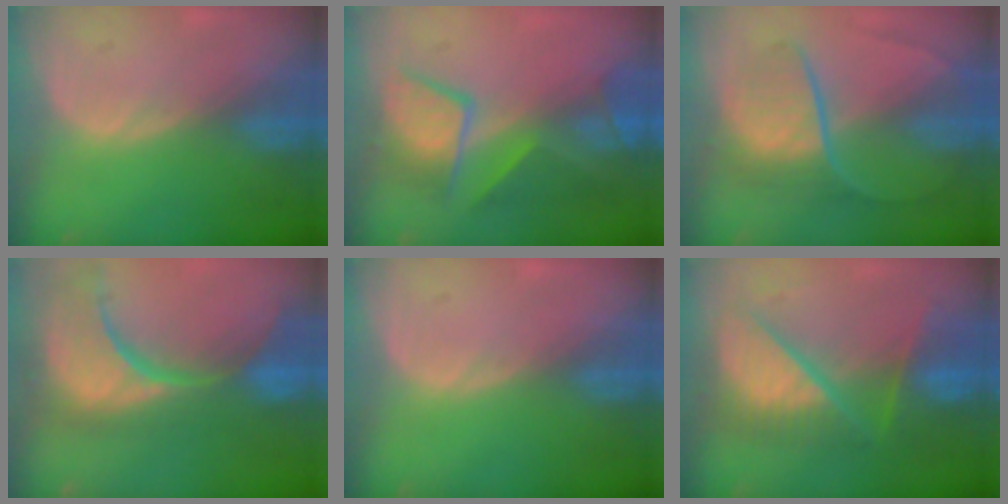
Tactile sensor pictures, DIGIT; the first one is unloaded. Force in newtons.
{"total": 10.0, "press": 8.6, "slide": 5.1}
{"total": 9.0, "press": 7.4, "slide": 5.1}
{"total": 15.2, "press": 12.2, "slide": 9.2}
{"total": 0.0}
{"total": 9.9, "press": 9.9, "slide": 1.0}